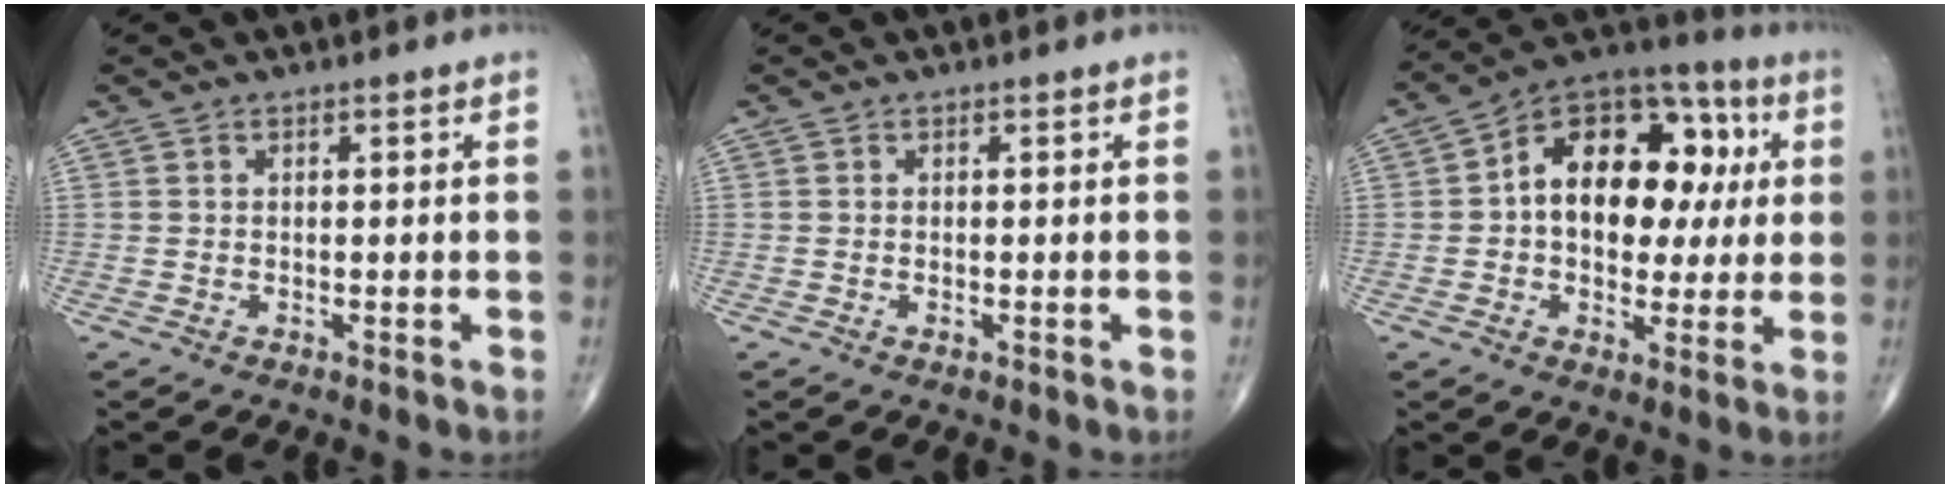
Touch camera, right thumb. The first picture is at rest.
{"total": 0.5, "force": [-0.2, 0.2, 0.5], "torque": [-0.009, 0.000, -0.002]}
{"total": 19.6, "force": [2.4, 12.9, 14.6], "torque": [-0.161, 0.032, 0.031]}